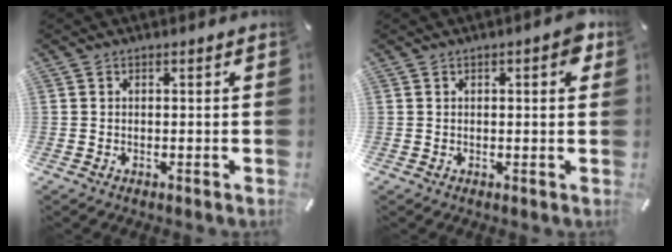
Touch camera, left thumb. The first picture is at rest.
{"total": 3.2, "force": [0.9, 1.1, 2.8], "torque": [-0.033, -0.003, 0.009]}